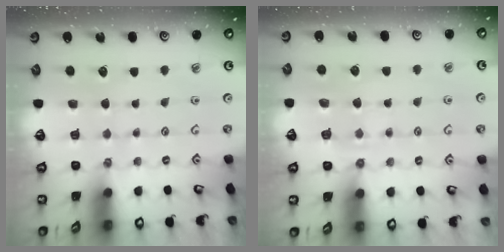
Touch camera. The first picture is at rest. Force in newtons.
{"total": 4.5, "press": 4.4, "slide": 1.1}